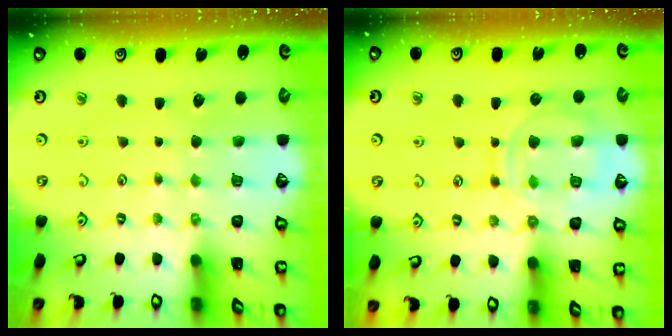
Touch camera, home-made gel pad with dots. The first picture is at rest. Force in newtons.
{"total": 13.1, "press": 13.1, "slide": 1.1}